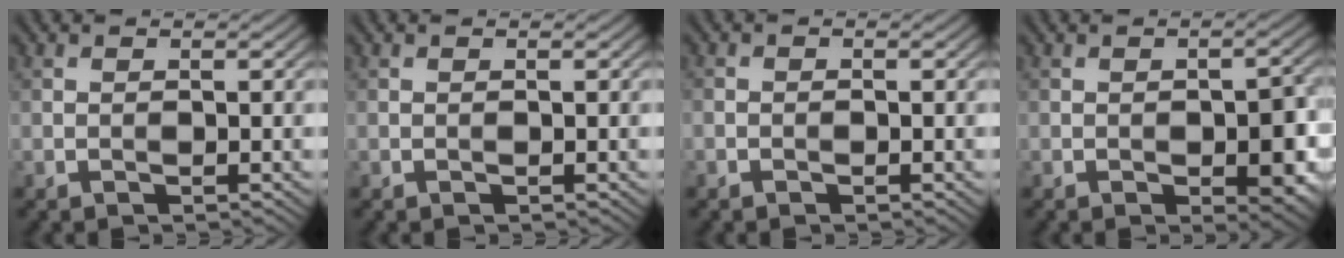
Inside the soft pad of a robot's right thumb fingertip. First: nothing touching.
{"total": 0.0}
{"total": 0.6, "force": [-0.4, 0.4, 0.2], "torque": [-0.001, -0.003, -0.008]}
{"total": 5.7, "force": [-1.4, 2.7, 4.8], "torque": [-0.061, -0.006, -0.014]}